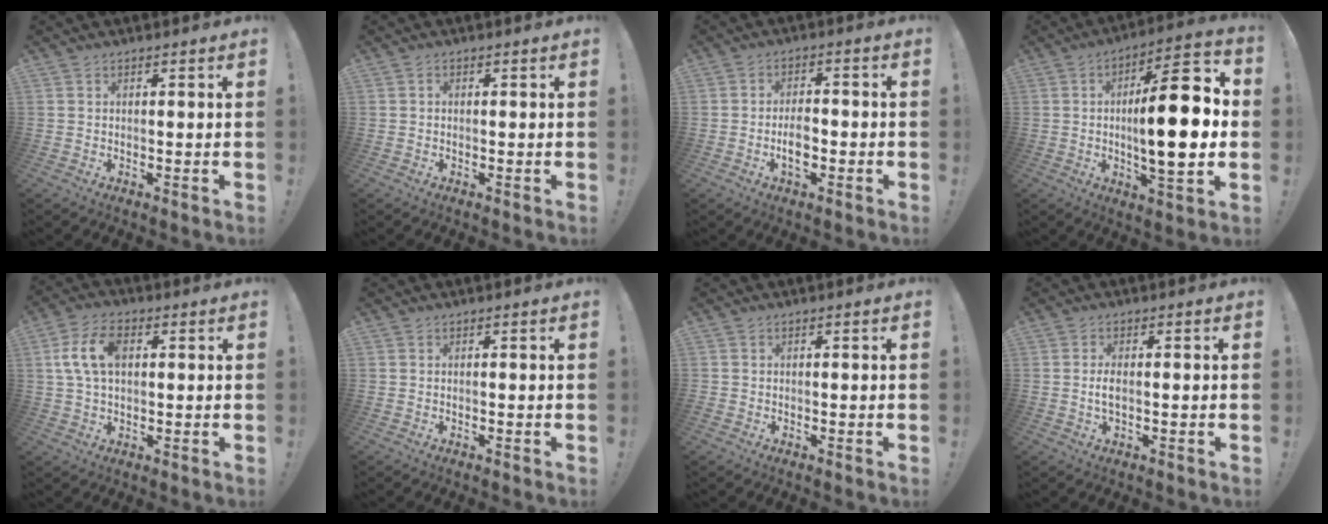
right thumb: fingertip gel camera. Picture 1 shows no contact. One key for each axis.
{"total": 0.6, "fx": -0.5, "fy": 0.3, "fz": 0.2, "tx": -0.004, "ty": 0.001, "tz": -0.009}
{"total": 5.7, "fx": -1.8, "fy": 3.2, "fz": 4.3, "tx": -0.065, "ty": 0.005, "tz": -0.036}
{"total": 20.5, "fx": 0.3, "fy": 5.4, "fz": 19.8, "tx": -0.312, "ty": -0.005, "tz": -0.006}
{"total": 10.4, "fx": 2.0, "fy": 6.4, "fz": 8.0, "tx": -0.153, "ty": 0.005, "tz": 0.036}
{"total": 0.0}
{"total": 0.7, "fx": -0.4, "fy": 0.6, "fz": 0.1, "tx": 0.000, "ty": 0.002, "tz": -0.008}
{"total": 2.9, "fx": -0.2, "fy": 1.2, "fz": 2.6, "tx": -0.060, "ty": 0.000, "tz": -0.009}